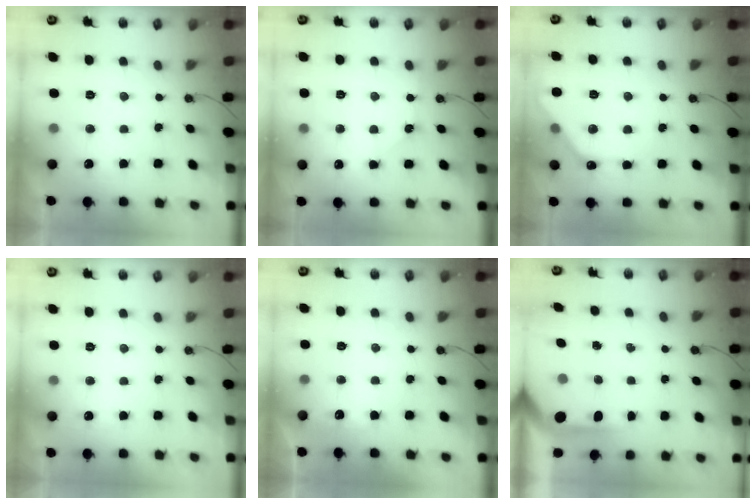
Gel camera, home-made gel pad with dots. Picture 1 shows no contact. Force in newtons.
{"total": 6.1, "press": 6.0, "slide": 0.9}
{"total": 10.0, "press": 10.0, "slide": 0.4}
{"total": 0.0}
{"total": 3.0, "press": 3.0, "slide": 0.3}
{"total": 3.6, "press": 3.6, "slide": 0.3}